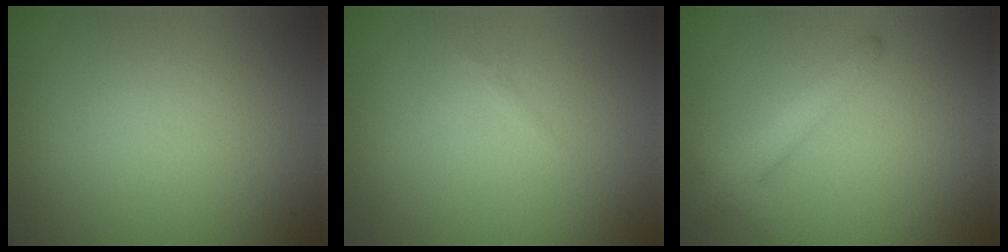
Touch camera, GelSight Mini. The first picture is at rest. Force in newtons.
{"total": 0.5, "press": 0.5, "slide": 0.0}
{"total": 2.2, "press": 2.2, "slide": 0.2}